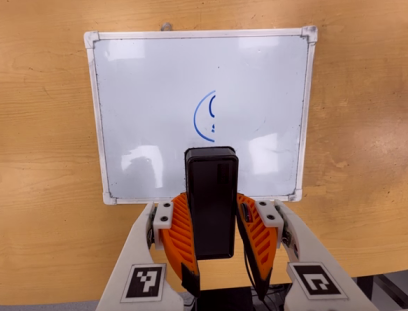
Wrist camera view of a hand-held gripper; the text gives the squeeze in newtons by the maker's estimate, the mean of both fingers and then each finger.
{"total": 4.6, "left": 4.2, "right": 5.0}